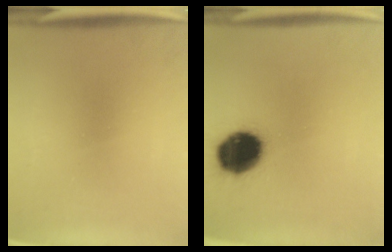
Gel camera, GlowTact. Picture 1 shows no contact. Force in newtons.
{"total": 16.6}